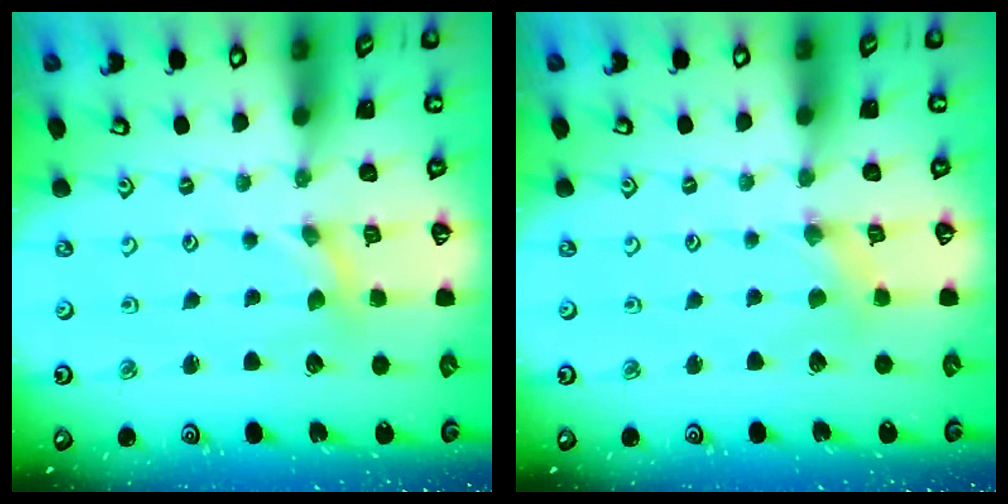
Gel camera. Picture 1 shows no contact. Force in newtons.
{"total": 0.8, "press": 0.8, "slide": 0.2}